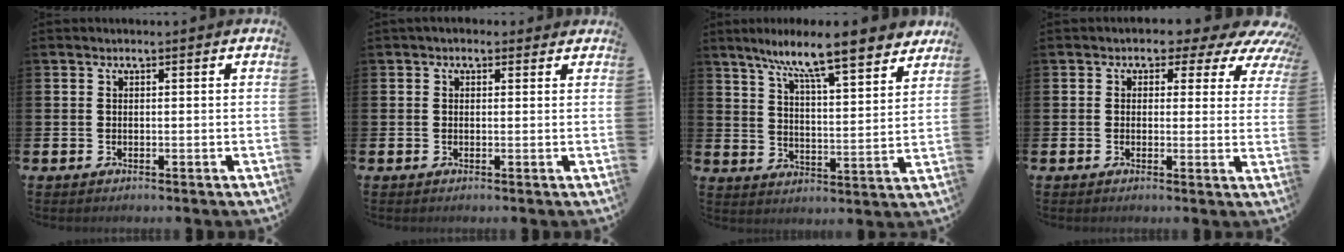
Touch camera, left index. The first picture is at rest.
{"total": 1.0, "force": [0.5, 0.7, 0.4], "torque": [-0.002, 0.009, 0.007]}
{"total": 9.8, "force": [8.6, 0.8, 4.6], "torque": [-0.100, -0.055, 0.144]}
{"total": 2.7, "force": [1.4, 2.0, 1.0], "torque": [-0.020, -0.017, 0.010]}